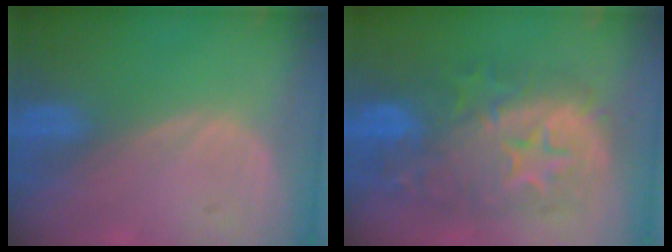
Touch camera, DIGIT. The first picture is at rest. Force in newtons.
{"total": 11.9, "press": 11.9, "slide": 1.0}